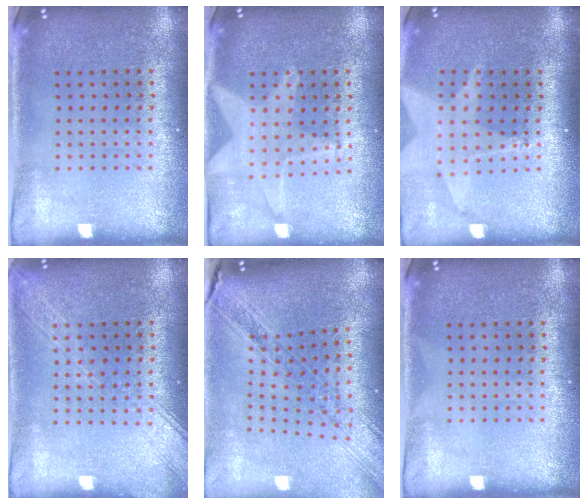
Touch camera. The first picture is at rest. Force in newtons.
{"total": 1.8, "press": 1.6, "slide": 0.9}
{"total": 2.0, "press": 1.6, "slide": 1.3}
{"total": 3.4, "press": 3.3, "slide": 0.5}
{"total": 1.7, "press": 1.5, "slide": 0.8}
{"total": 0.0}